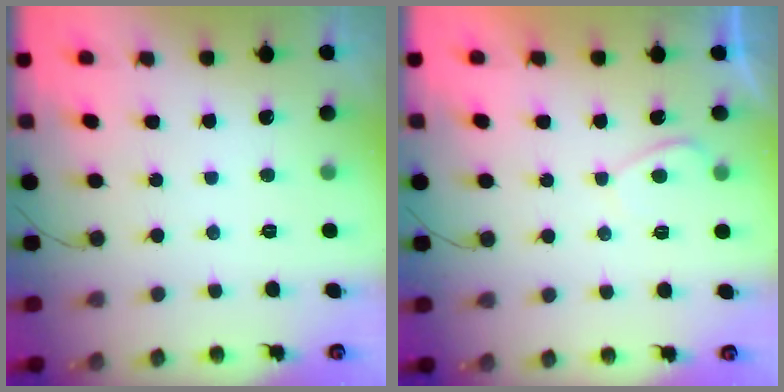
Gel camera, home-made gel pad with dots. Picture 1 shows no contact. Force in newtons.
{"total": 1.0, "press": 0.8, "slide": 0.6}